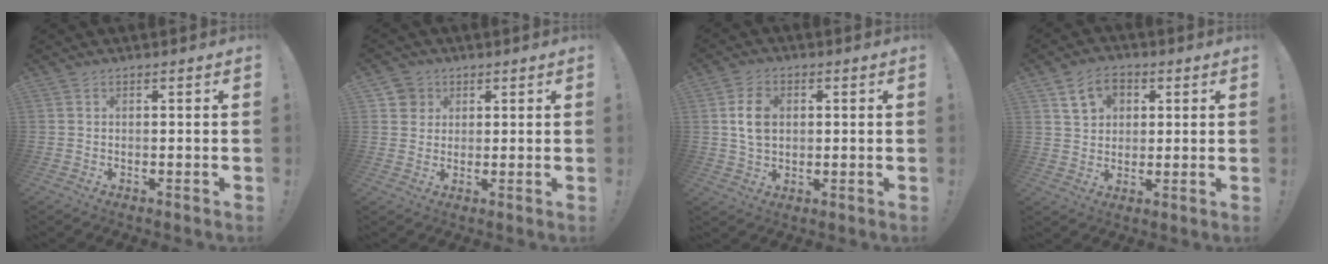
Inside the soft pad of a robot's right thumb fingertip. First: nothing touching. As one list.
[{"total": 5.0, "force": [2.1, 4.5, 0.6], "torque": [-0.007, -0.006, 0.041]}, {"total": 8.4, "force": [1.6, 6.2, 5.4], "torque": [-0.088, 0.002, 0.028]}, {"total": 8.6, "force": [3.9, 6.5, 4.1], "torque": [-0.062, -0.006, 0.077]}]